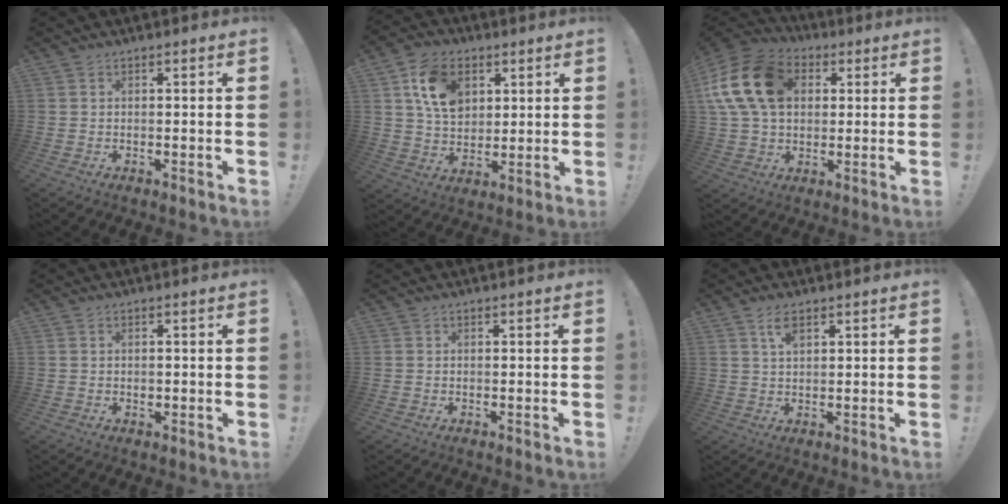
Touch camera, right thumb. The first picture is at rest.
{"total": 14.2, "force": [5.6, 10.5, 7.7], "torque": [-0.126, -0.005, 0.112]}
{"total": 19.1, "force": [5.1, 14.1, 11.8], "torque": [-0.209, 0.002, 0.100]}
{"total": 0.8, "force": [-0.1, 0.7, 0.4], "torque": [-0.008, 0.003, -0.003]}
{"total": 0.0}
{"total": 4.3, "force": [2.4, 1.6, 3.1], "torque": [-0.042, -0.009, 0.039]}